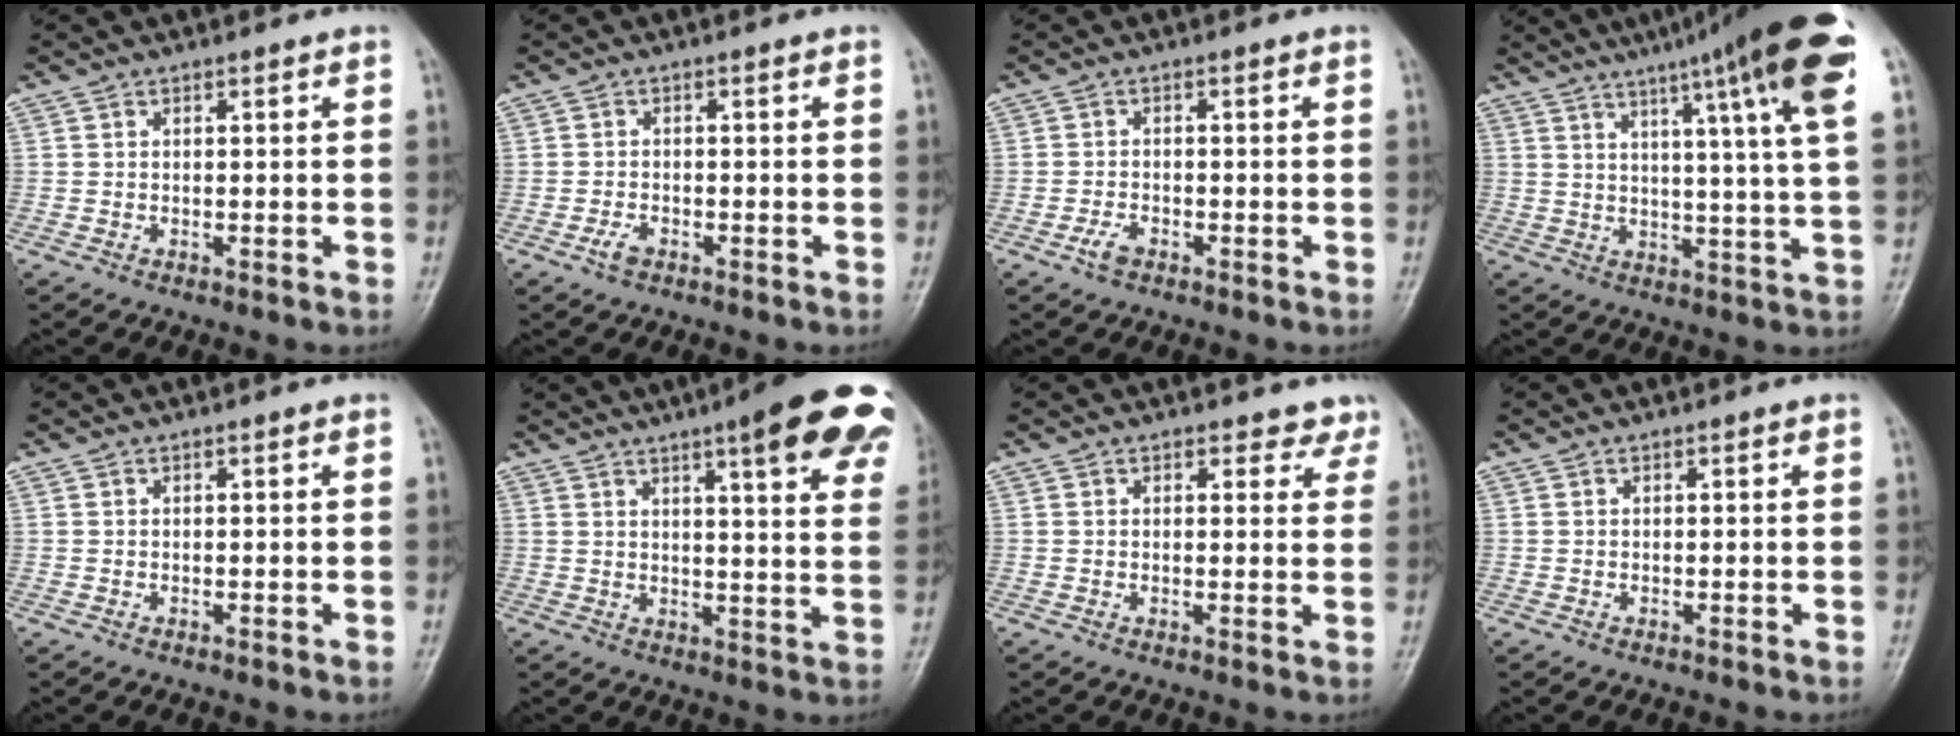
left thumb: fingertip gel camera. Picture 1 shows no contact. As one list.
[{"total": 2.0, "force": [-1.2, 1.0, 1.2], "torque": [-0.028, 0.006, -0.023]}, {"total": 2.4, "force": [-1.5, 1.2, 1.4], "torque": [-0.032, 0.008, -0.029]}, {"total": 19.2, "force": [10.2, 1.1, 16.2], "torque": [-0.226, -0.019, 0.127]}, {"total": 0.0}, {"total": 19.3, "force": [11.0, 4.1, 15.3], "torque": [-0.174, -0.030, 0.125]}, {"total": 3.7, "force": [3.2, 1.9, 0.5], "torque": [0.029, -0.018, 0.021]}, {"total": 0.0}]